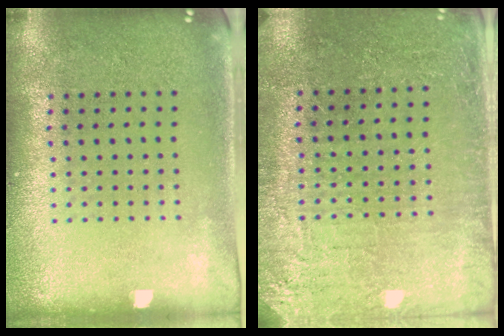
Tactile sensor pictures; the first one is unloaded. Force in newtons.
{"total": 3.0, "press": 3.0, "slide": 0.3}